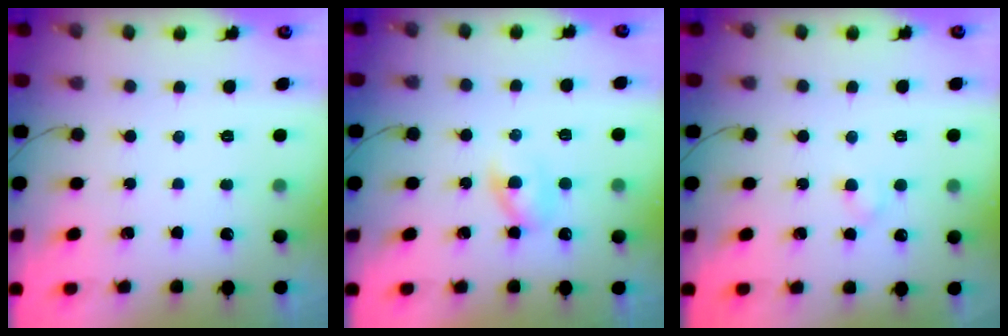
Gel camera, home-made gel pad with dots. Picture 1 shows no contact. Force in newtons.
{"total": 4.1, "press": 3.8, "slide": 1.5}
{"total": 2.3, "press": 2.1, "slide": 1.0}